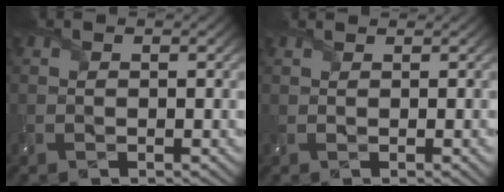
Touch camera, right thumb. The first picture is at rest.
{"total": 2.1, "force": [1.3, 0.5, 1.6], "torque": [-0.034, 0.003, 0.019]}